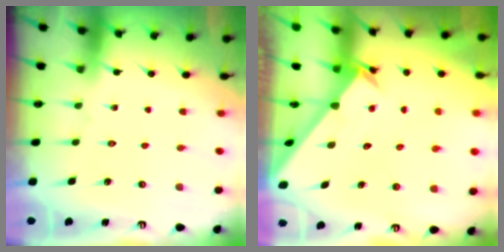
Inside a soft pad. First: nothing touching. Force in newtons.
{"total": 2.5, "press": 2.5, "slide": 0.2}